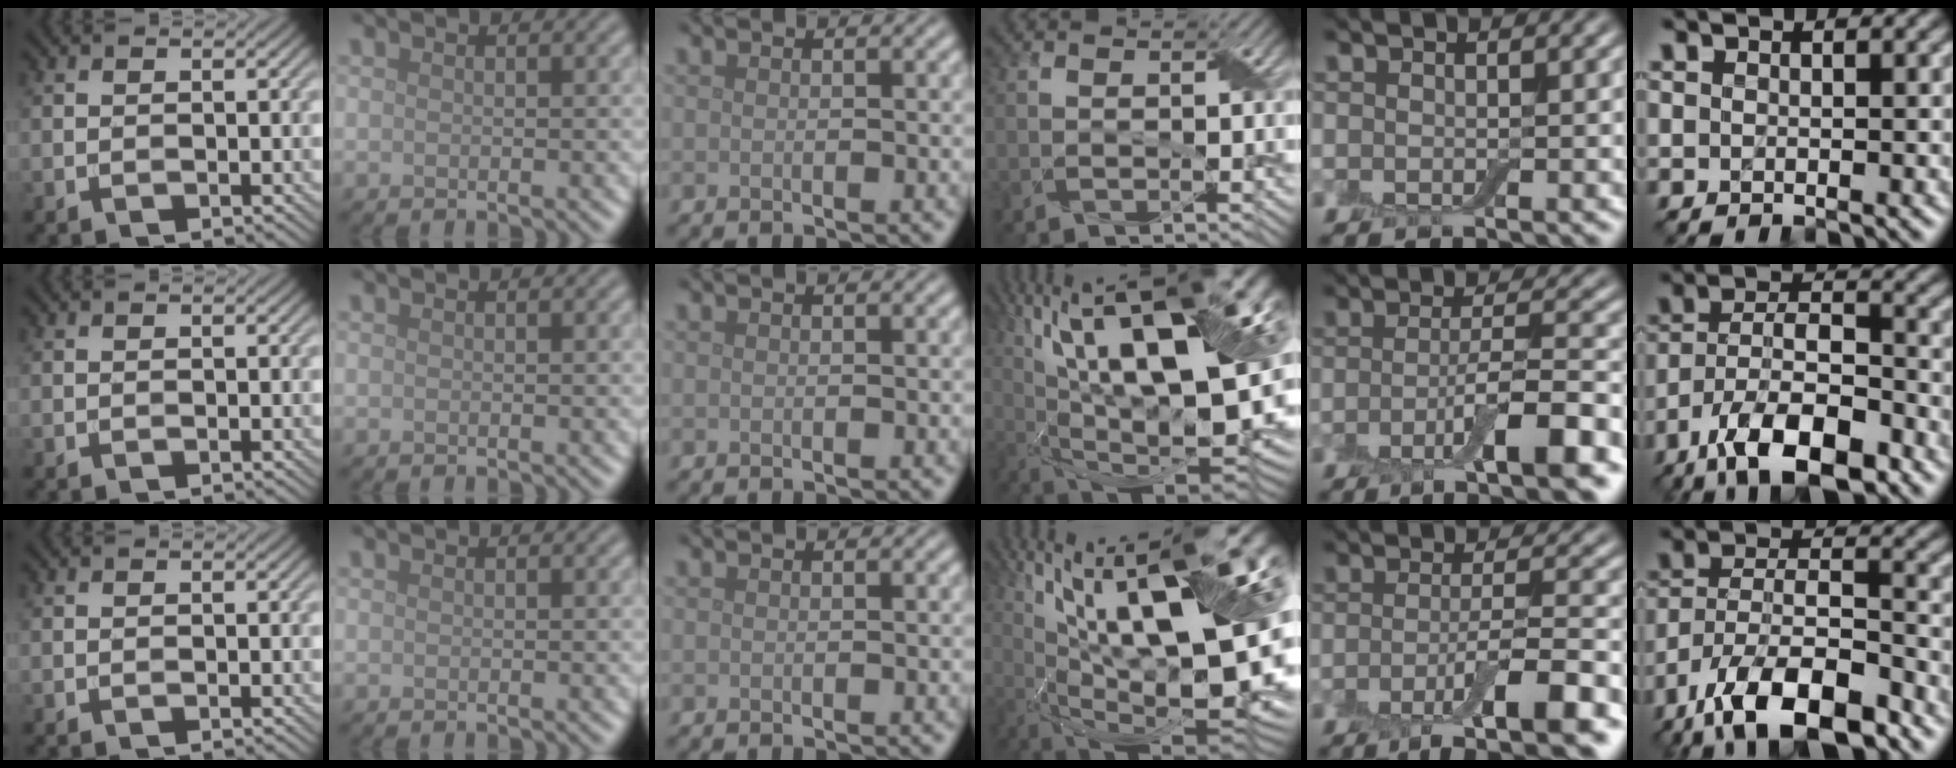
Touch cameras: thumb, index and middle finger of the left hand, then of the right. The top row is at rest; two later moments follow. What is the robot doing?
{"motion": "wrap", "object": "adhesive wrap"}